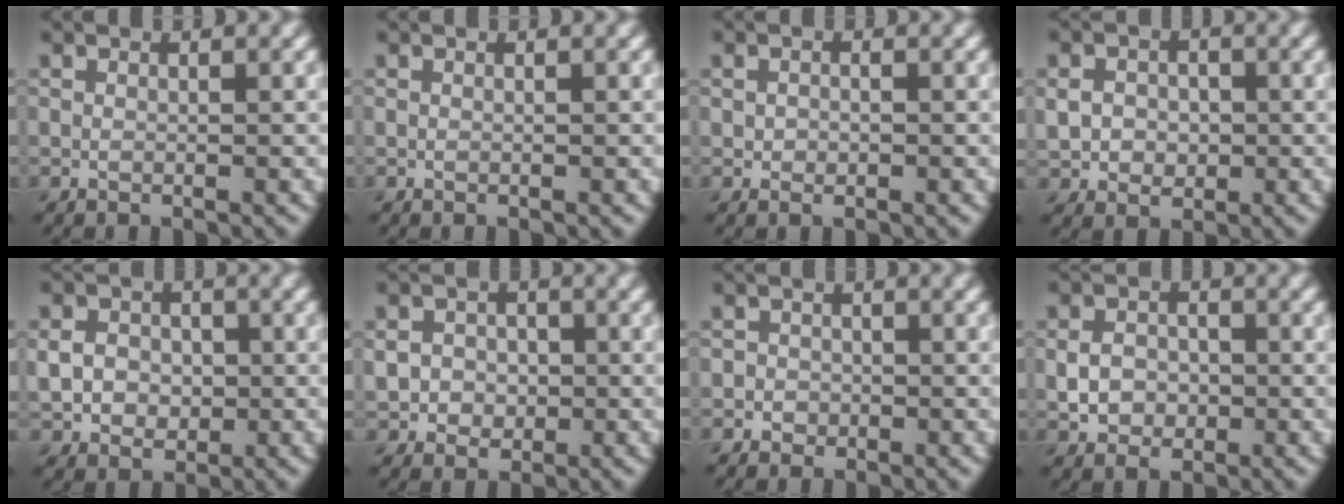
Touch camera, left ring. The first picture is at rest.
{"total": 0.0}
{"total": 1.0, "force": [0.0, 0.7, 0.7], "torque": [-0.013, -0.001, -0.003]}
{"total": 3.0, "force": [-0.1, 2.5, 1.6], "torque": [-0.033, -0.004, -0.002]}
{"total": 3.7, "force": [-0.1, 3.2, 2.0], "torque": [-0.046, -0.004, -0.002]}
{"total": 3.2, "force": [-0.2, 3.0, 1.3], "torque": [-0.020, -0.003, -0.013]}
{"total": 1.4, "force": [-0.4, 1.3, 0.2], "torque": [0.009, 0.004, -0.014]}
{"total": 2.8, "force": [-0.4, 2.3, 1.6], "torque": [-0.031, 0.000, -0.012]}